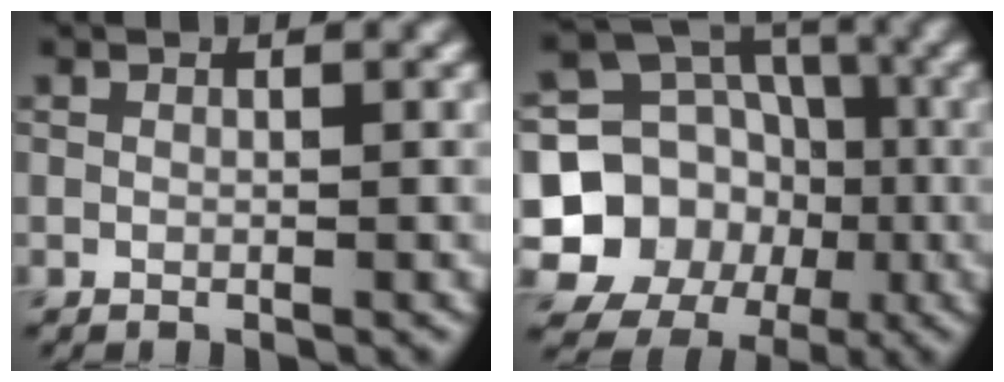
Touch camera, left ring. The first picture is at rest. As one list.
[{"total": 11.8, "force": [-2.7, 10.7, 4.1], "torque": [-0.084, -0.020, -0.062]}]